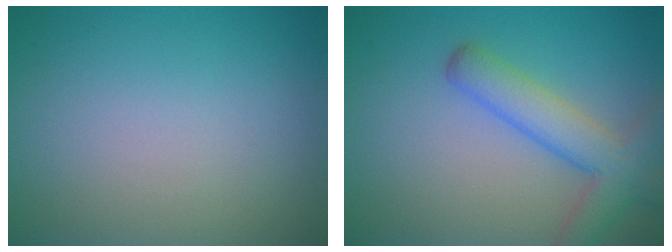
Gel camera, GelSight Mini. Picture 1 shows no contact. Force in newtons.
{"total": 5.0, "press": 5.0, "slide": 0.2}